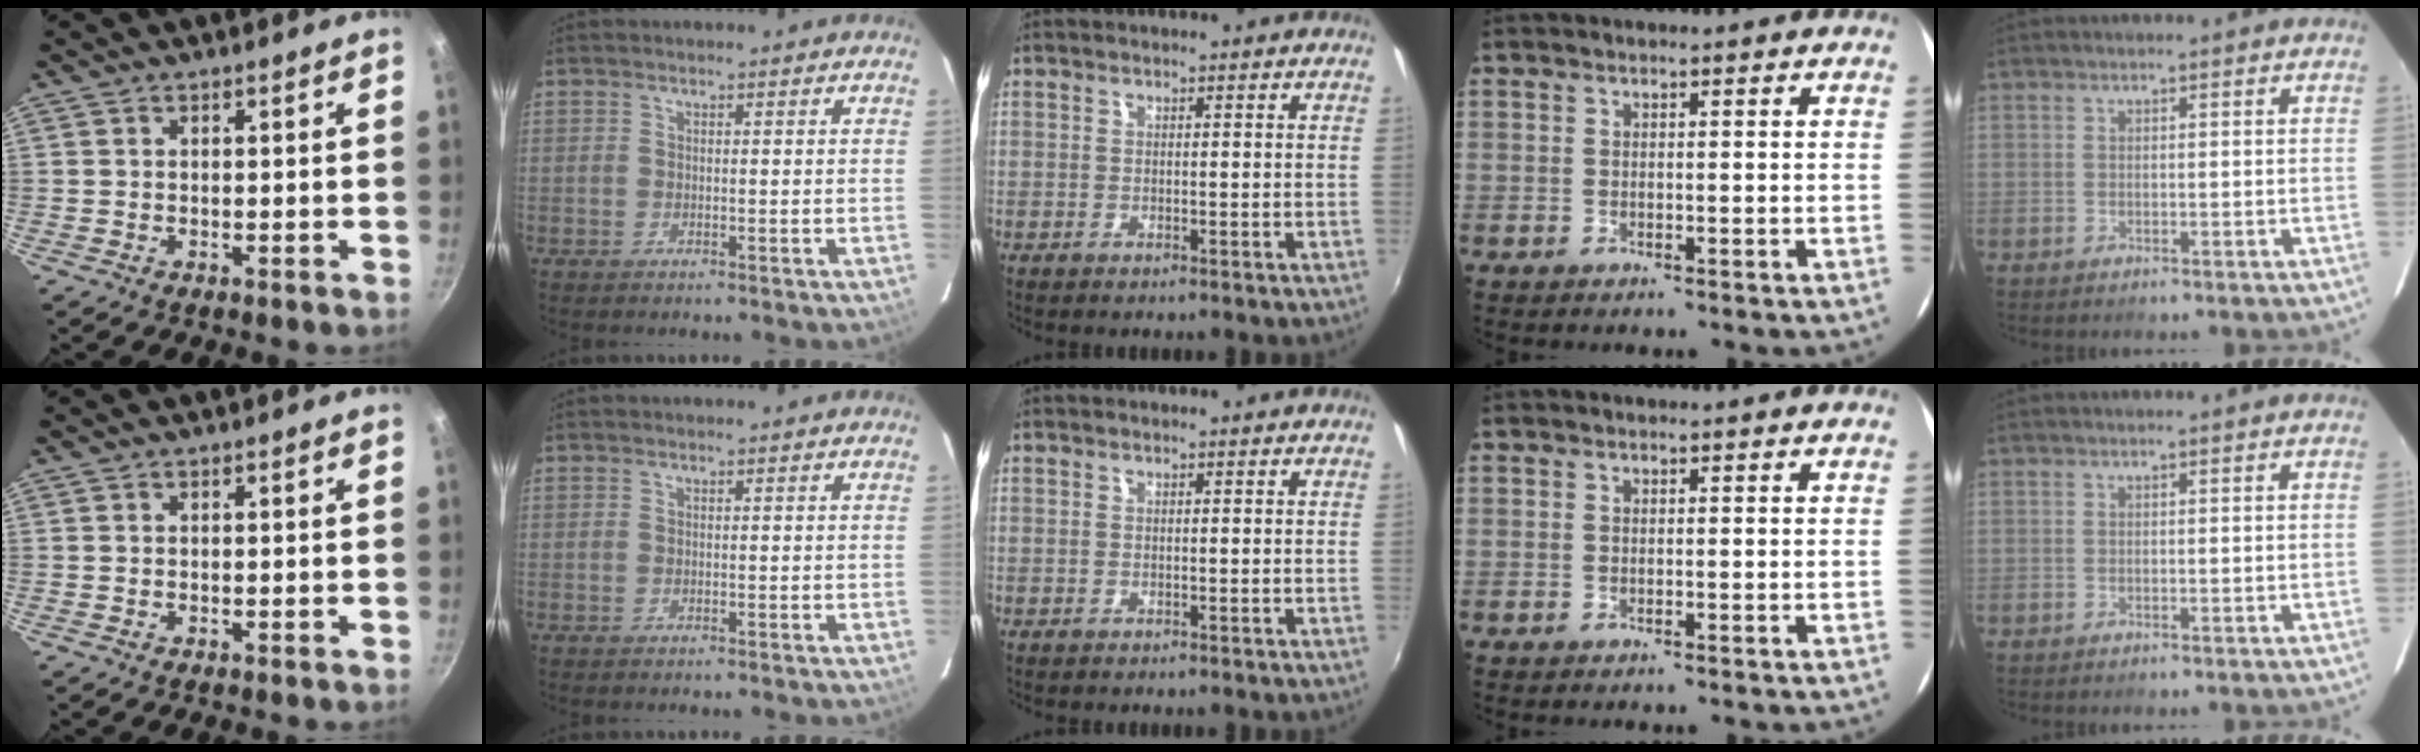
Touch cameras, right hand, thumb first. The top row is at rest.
{}